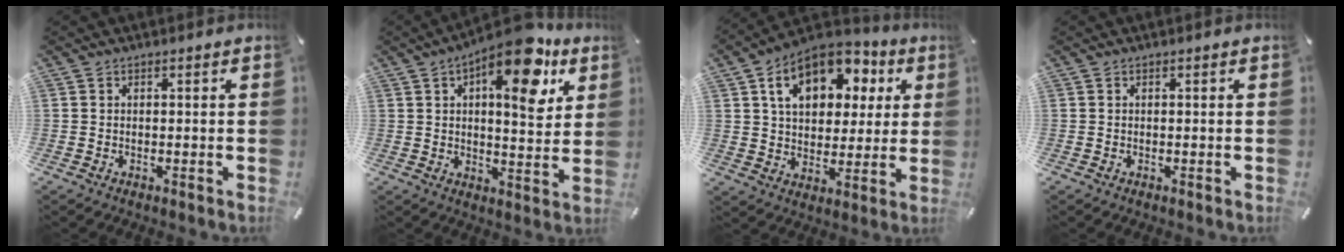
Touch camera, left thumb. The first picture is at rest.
{"total": 16.1, "force": [8.9, 6.0, 12.0], "torque": [-0.167, -0.049, 0.139]}
{"total": 15.0, "force": [6.7, 10.4, 8.5], "torque": [-0.140, -0.015, 0.123]}
{"total": 0.0}